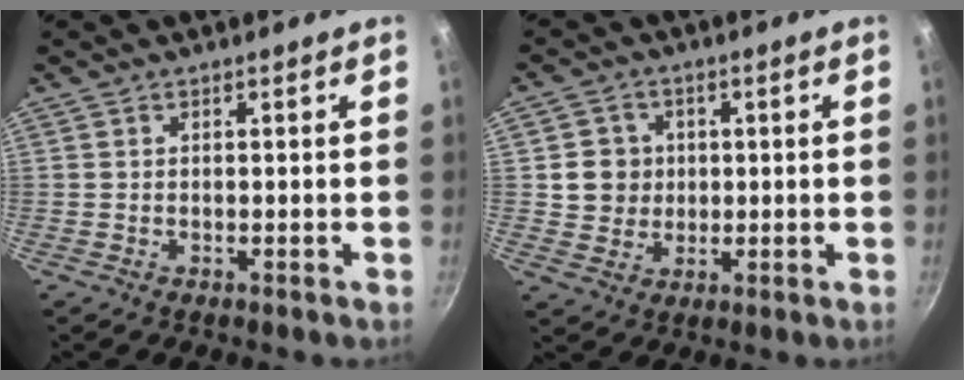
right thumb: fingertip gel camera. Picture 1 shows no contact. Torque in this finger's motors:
{"motor_torque": [-0.47, 0.62, 0.30, -0.30, 0.06]}